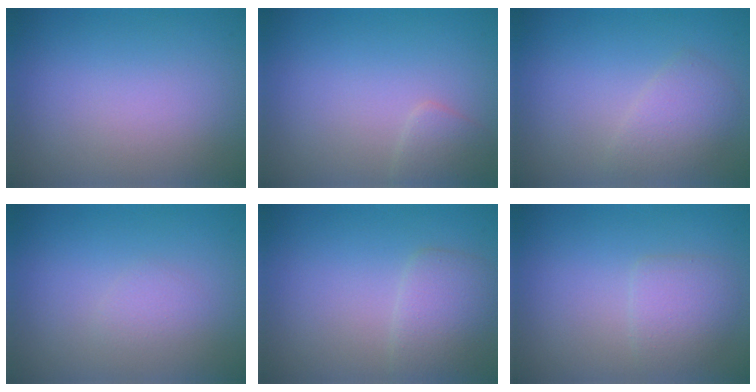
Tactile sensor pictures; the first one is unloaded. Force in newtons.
{"total": 1.5, "press": 1.5, "slide": 0.0}
{"total": 2.2, "press": 2.2, "slide": 0.0}
{"total": 0.9, "press": 0.9, "slide": 0.0}
{"total": 2.7, "press": 2.7, "slide": 0.1}
{"total": 2.2, "press": 2.2, "slide": 0.1}